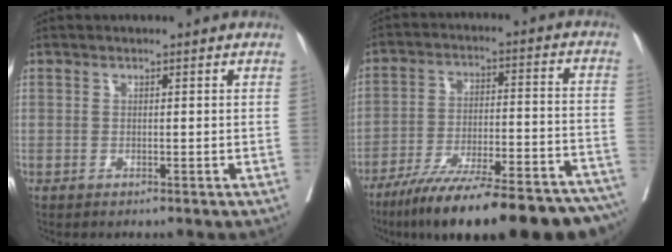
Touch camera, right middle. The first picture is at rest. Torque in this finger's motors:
{"motor_torque": [1.13, -1.01, 0.69, 0.12]}